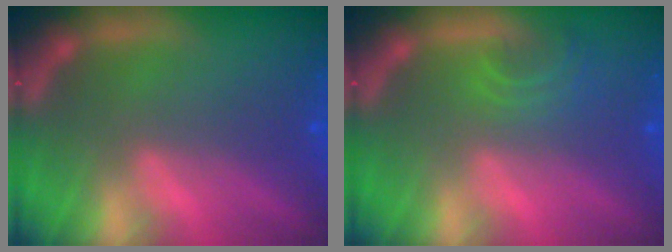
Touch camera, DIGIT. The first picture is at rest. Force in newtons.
{"total": 2.4}